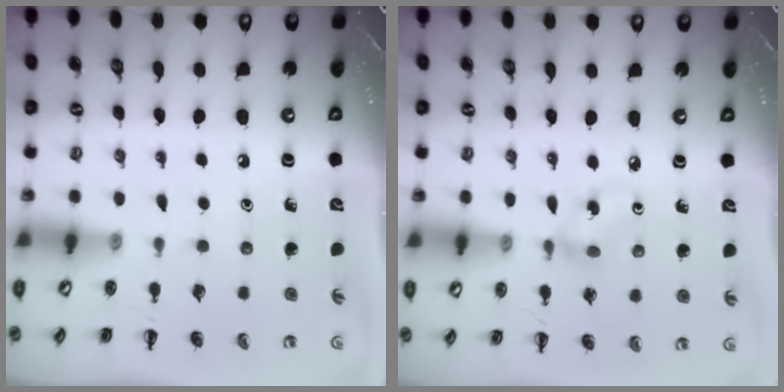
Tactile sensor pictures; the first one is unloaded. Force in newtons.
{"total": 4.0, "press": 3.7, "slide": 1.4}